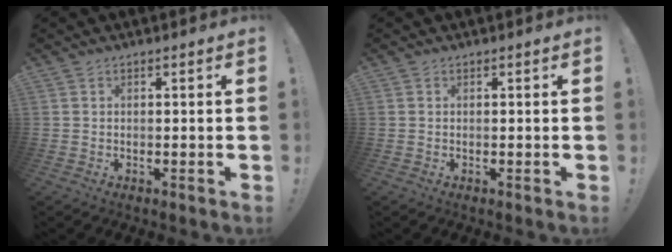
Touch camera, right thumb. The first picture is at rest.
{"total": 0.0}